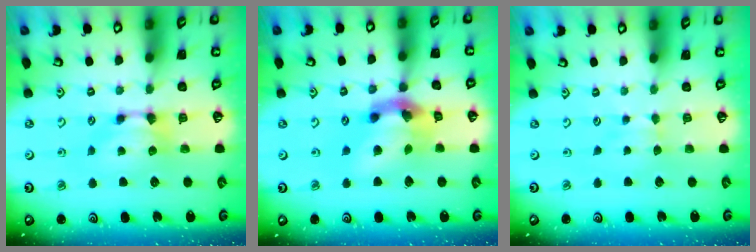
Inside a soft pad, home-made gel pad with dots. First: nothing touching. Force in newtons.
{"total": 8.4, "press": 7.9, "slide": 2.7}
{"total": 2.5, "press": 2.4, "slide": 0.4}